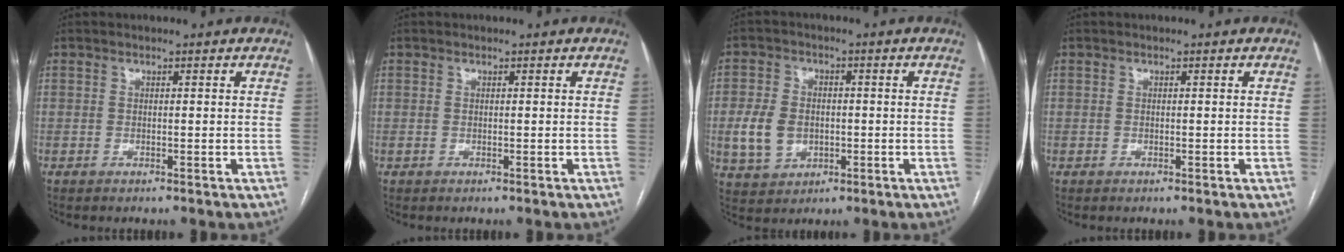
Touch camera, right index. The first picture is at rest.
{"total": 0.0}
{"total": 8.1, "force": [-1.0, 6.4, 4.9], "torque": [-0.106, 0.016, -0.009]}
{"total": 0.0}